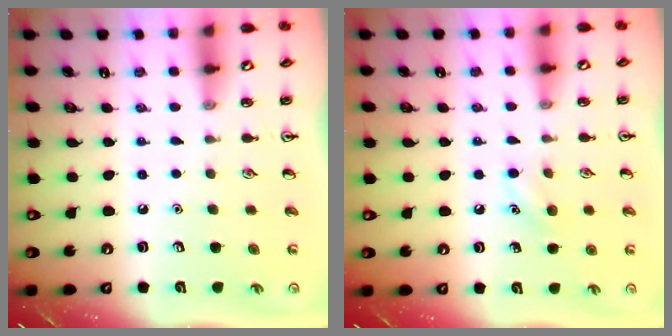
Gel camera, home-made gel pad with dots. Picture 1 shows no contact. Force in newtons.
{"total": 6.4, "press": 6.1, "slide": 2.0}